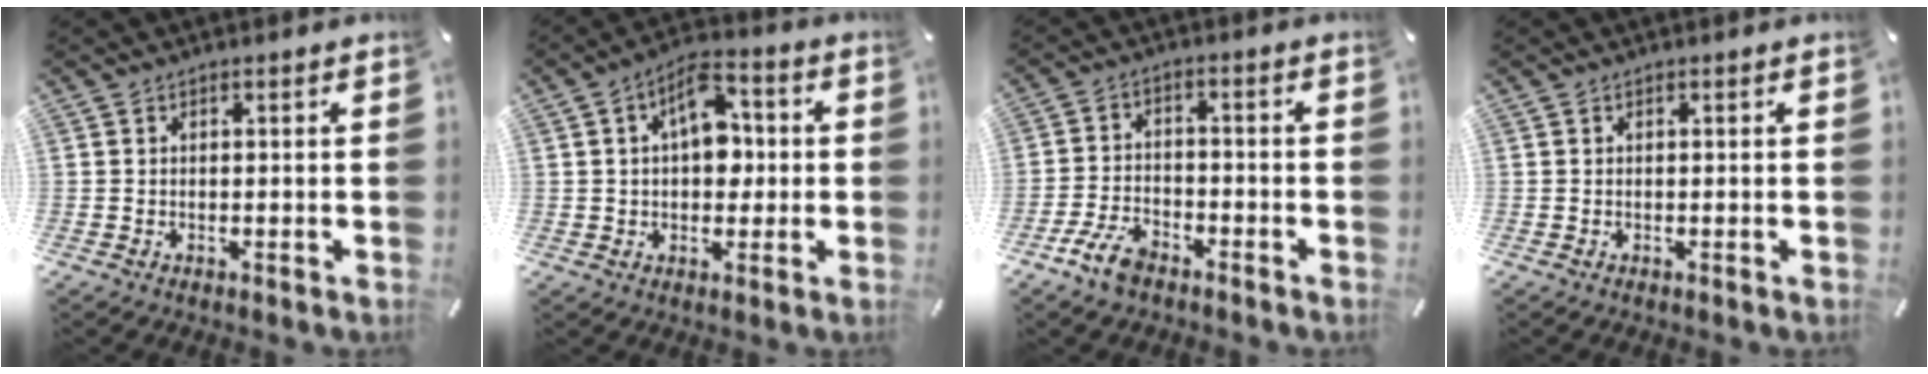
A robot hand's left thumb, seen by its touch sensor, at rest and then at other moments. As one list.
[{"total": 10.3, "force": [1.8, 6.8, 7.5], "torque": [-0.120, 0.004, 0.031]}, {"total": 7.1, "force": [-5.0, 3.4, 3.7], "torque": [-0.086, 0.019, -0.095]}, {"total": 0.0}]